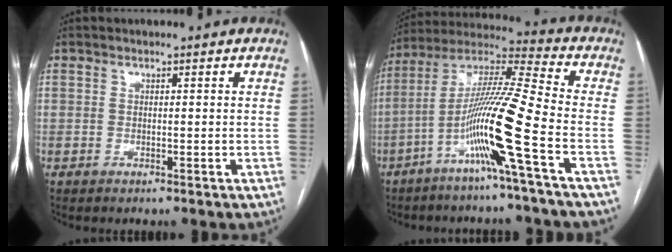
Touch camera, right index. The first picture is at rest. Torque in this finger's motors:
{"motor_torque": [2.14, 0.00, 1.05, 0.21]}